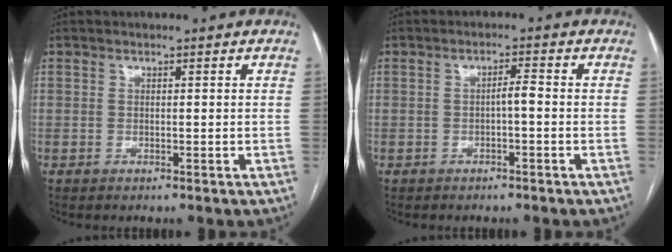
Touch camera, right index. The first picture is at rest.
{"total": 1.9, "force": [-0.5, 0.3, 1.8], "torque": [-0.028, 0.005, -0.010]}